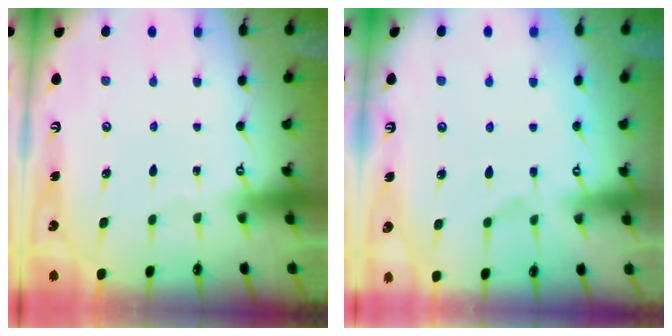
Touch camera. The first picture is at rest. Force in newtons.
{"total": 2.4, "press": 2.1, "slide": 1.1}